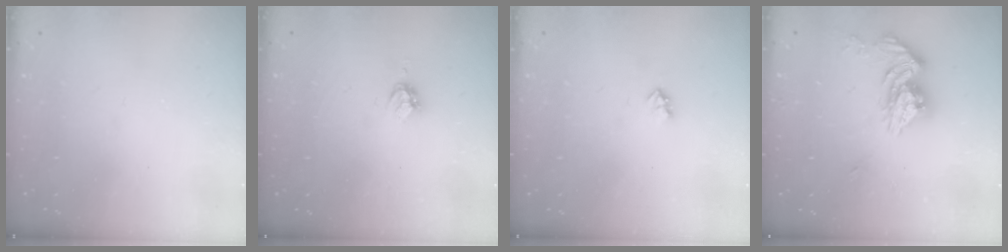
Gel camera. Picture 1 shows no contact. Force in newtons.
{"total": 4.5, "press": 4.5, "slide": 0.5}
{"total": 2.0, "press": 2.0, "slide": 0.3}
{"total": 12.8, "press": 12.8, "slide": 1.1}